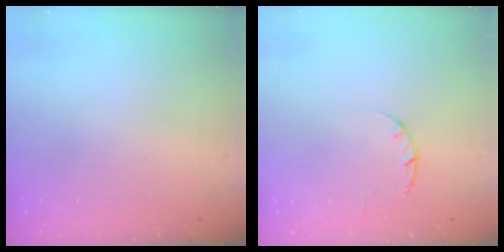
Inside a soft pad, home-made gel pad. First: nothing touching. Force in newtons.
{"total": 2.4, "press": 2.3, "slide": 0.4}